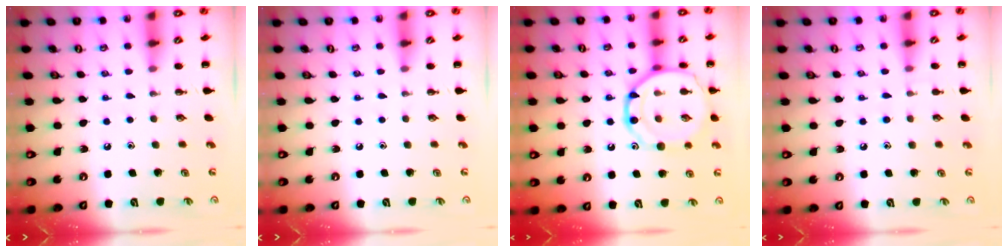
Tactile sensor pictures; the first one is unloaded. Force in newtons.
{"total": 0.0}
{"total": 15.9, "press": 15.8, "slide": 1.3}
{"total": 6.2, "press": 5.9, "slide": 2.1}